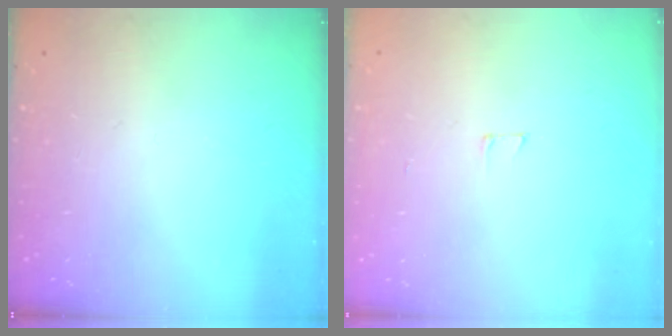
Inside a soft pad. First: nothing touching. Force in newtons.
{"total": 2.9, "press": 2.9, "slide": 0.2}